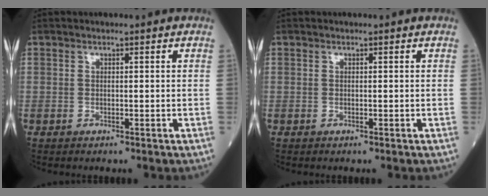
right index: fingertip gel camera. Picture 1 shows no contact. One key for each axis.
{"total": 0.0}